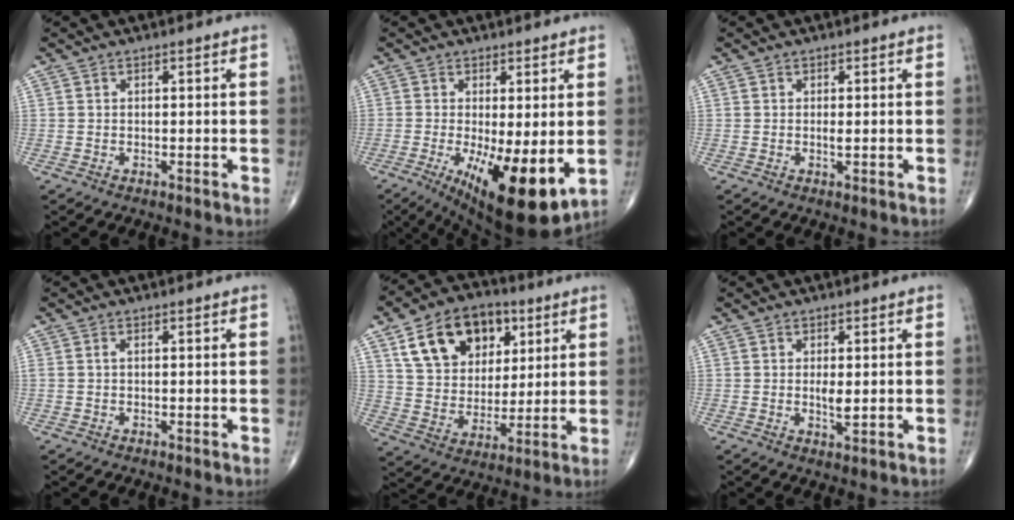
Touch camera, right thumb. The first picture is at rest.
{"total": 14.1, "force": [-3.0, 4.3, 13.0], "torque": [-0.202, -0.030, -0.032]}
{"total": 0.8, "force": [0.0, 0.1, 0.8], "torque": [-0.014, -0.003, -0.001]}
{"total": 0.6, "force": [0.1, 0.2, 0.5], "torque": [-0.016, 0.004, 0.002]}
{"total": 17.6, "force": [7.6, 12.1, 10.2], "torque": [-0.132, -0.014, 0.133]}
{"total": 2.5, "force": [0.1, 0.8, 2.4], "torque": [-0.040, -0.007, 0.003]}